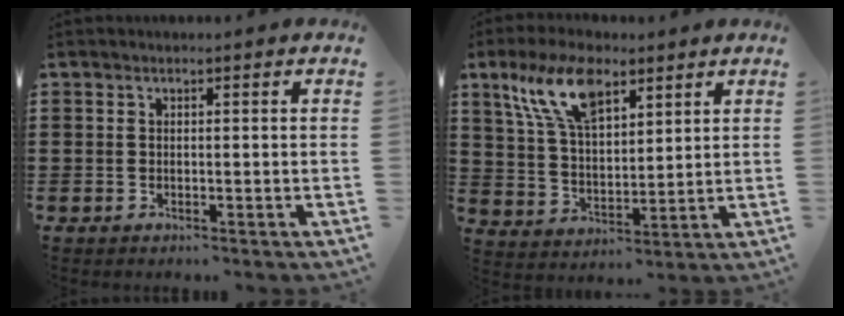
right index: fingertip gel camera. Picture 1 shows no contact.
{"total": 10.7, "force": [6.1, 4.7, 7.4], "torque": [-0.162, 0.010, 0.114]}